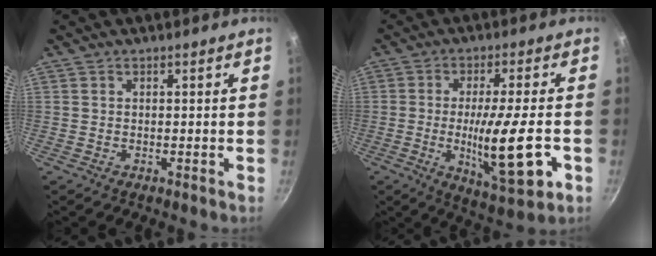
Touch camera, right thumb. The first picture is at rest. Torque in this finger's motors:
{"motor_torque": [1.96, 1.77, 1.51, -0.03, 0.26]}